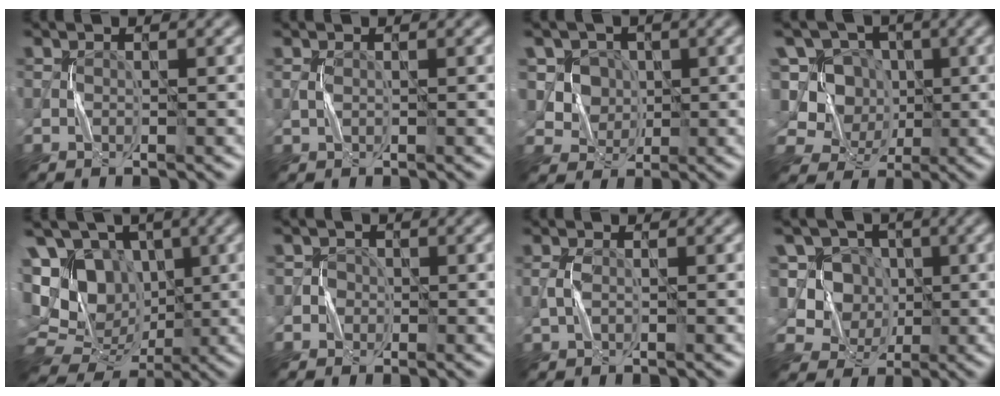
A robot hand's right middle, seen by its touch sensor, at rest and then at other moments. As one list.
[{"total": 0.6, "force": [0.1, 0.2, 0.5], "torque": [-0.015, 0.004, 0.005]}, {"total": 4.4, "force": [1.3, 3.9, 1.6], "torque": [-0.037, -0.005, 0.029]}, {"total": 8.7, "force": [0.9, 8.0, 3.3], "torque": [-0.075, 0.036, -0.013]}, {"total": 14.5, "force": [2.6, 11.5, 8.4], "torque": [-0.155, 0.029, 0.025]}, {"total": 1.6, "force": [-0.2, 1.5, 0.3], "torque": [0.013, 0.005, -0.010]}, {"total": 1.2, "force": [-0.1, 0.5, 1.1], "torque": [-0.031, 0.004, -0.001]}, {"total": 6.0, "force": [1.0, 5.5, 2.1], "torque": [-0.034, 0.008, 0.007]}]